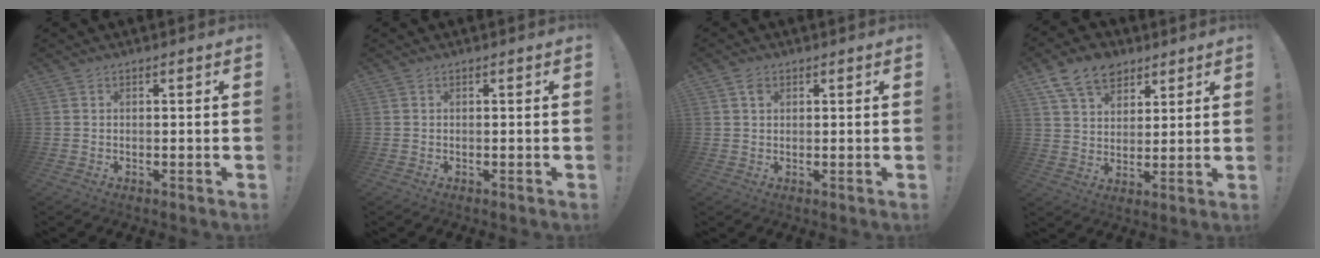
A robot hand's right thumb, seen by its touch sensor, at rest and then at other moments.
{"total": 0.0}
{"total": 1.9, "force": [1.0, 1.4, 0.9], "torque": [-0.004, -0.002, 0.015]}
{"total": 12.3, "force": [7.6, 8.2, 5.0], "torque": [-0.080, -0.038, 0.146]}